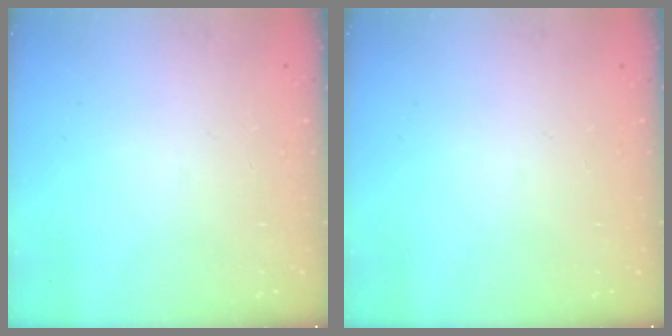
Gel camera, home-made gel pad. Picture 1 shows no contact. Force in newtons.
{"total": 0.0}